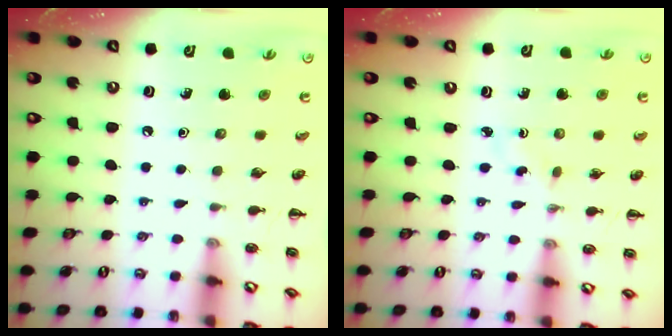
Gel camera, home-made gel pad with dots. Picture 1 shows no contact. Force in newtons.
{"total": 1.7, "press": 1.5, "slide": 0.8}